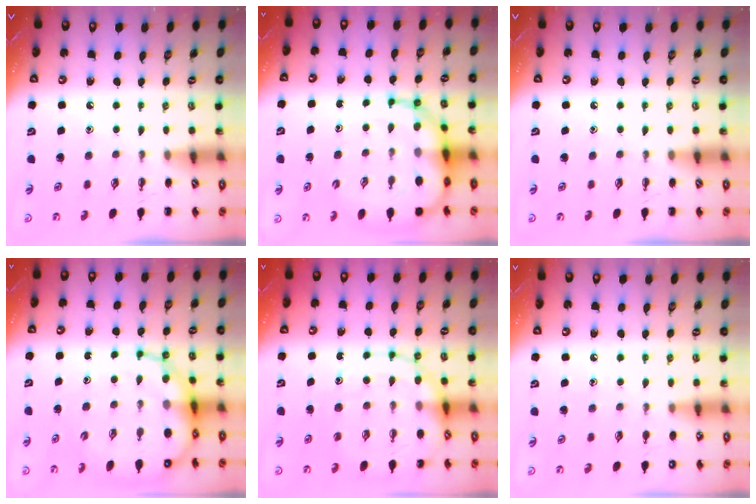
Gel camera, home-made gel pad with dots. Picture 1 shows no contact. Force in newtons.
{"total": 15.5, "press": 15.0, "slide": 4.1}
{"total": 0.0}
{"total": 16.6, "press": 16.1, "slide": 4.1}
{"total": 15.2, "press": 15.1, "slide": 2.0}
{"total": 7.5, "press": 7.2, "slide": 2.1}